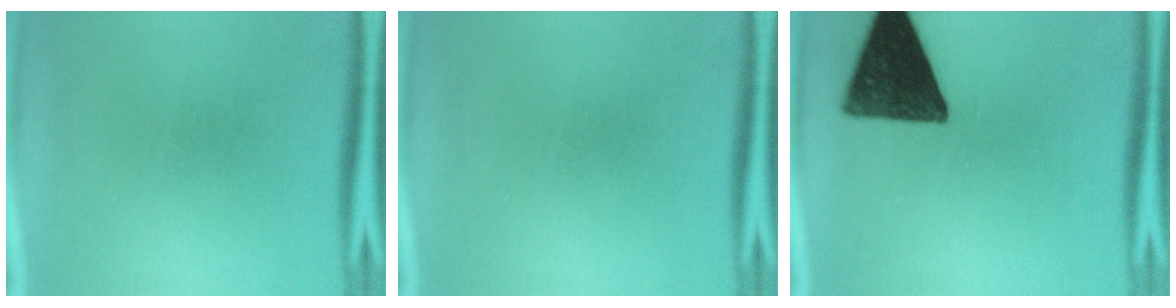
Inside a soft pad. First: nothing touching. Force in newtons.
{"total": 0.0}
{"total": 14.7}